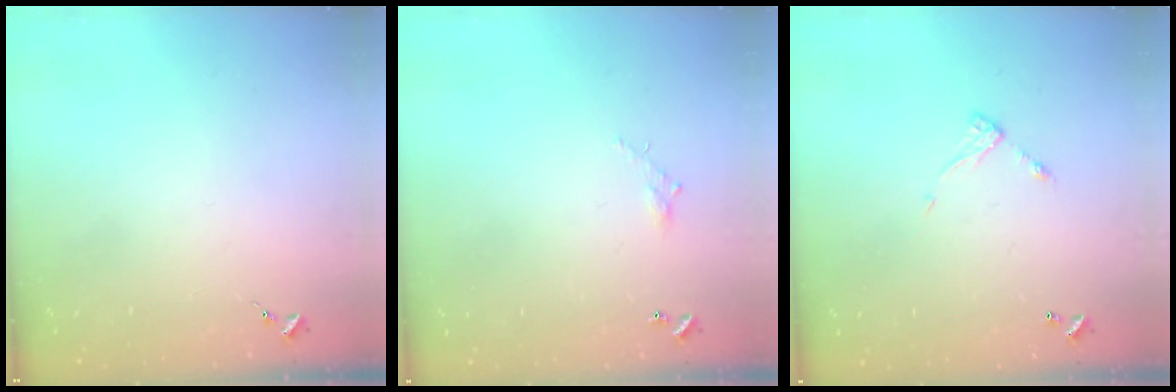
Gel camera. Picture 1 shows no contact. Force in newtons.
{"total": 3.8, "press": 3.8, "slide": 0.2}
{"total": 6.4, "press": 6.4, "slide": 0.4}